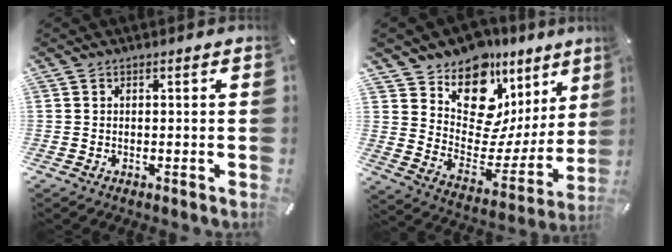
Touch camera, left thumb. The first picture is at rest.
{"total": 15.1, "force": [11.0, 8.9, 5.4], "torque": [-0.080, -0.121, 0.191]}